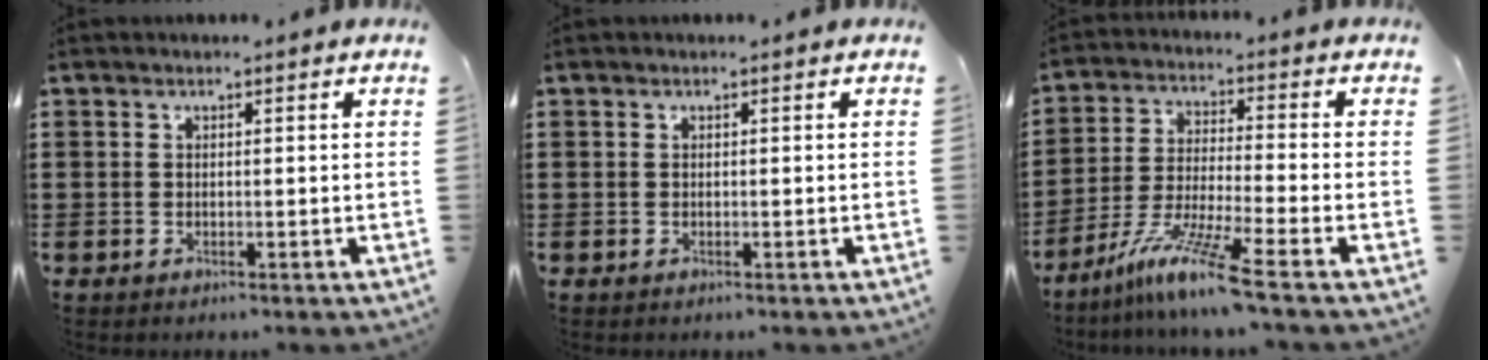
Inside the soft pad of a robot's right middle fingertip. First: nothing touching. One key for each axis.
{"total": 0.0}
{"total": 9.5, "fx": -7.2, "fy": -0.1, "fz": 6.3, "tx": -0.132, "ty": -0.012, "tz": -0.143}